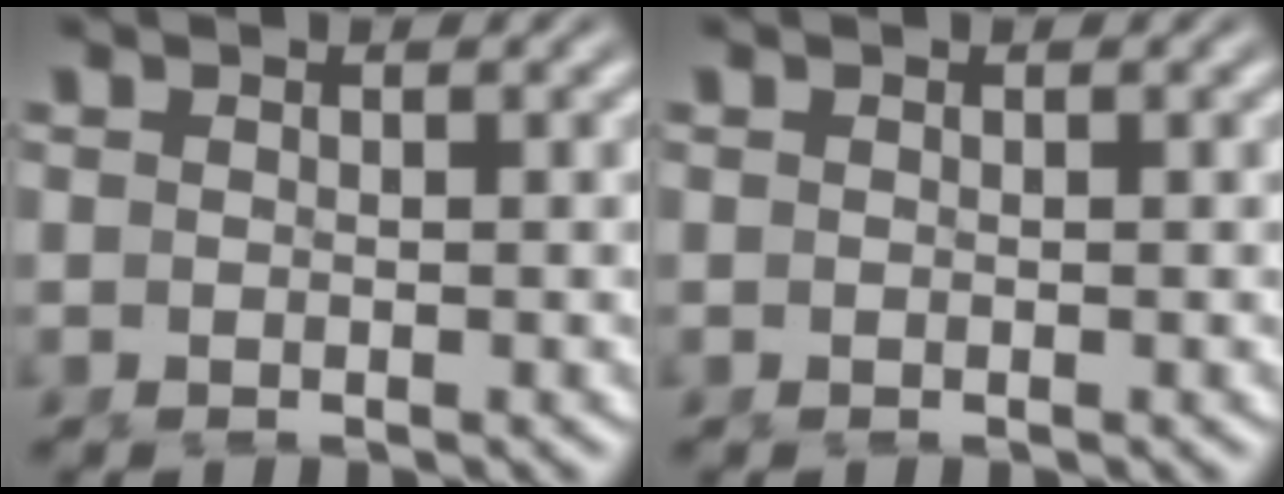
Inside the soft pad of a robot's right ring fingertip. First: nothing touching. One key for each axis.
{"total": 0.0}